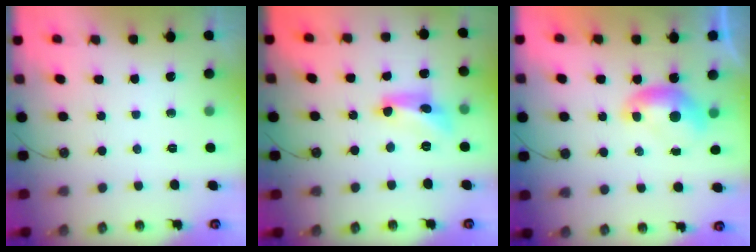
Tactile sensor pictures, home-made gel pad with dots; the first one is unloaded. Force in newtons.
{"total": 8.2, "press": 8.2, "slide": 0.4}
{"total": 0.0}